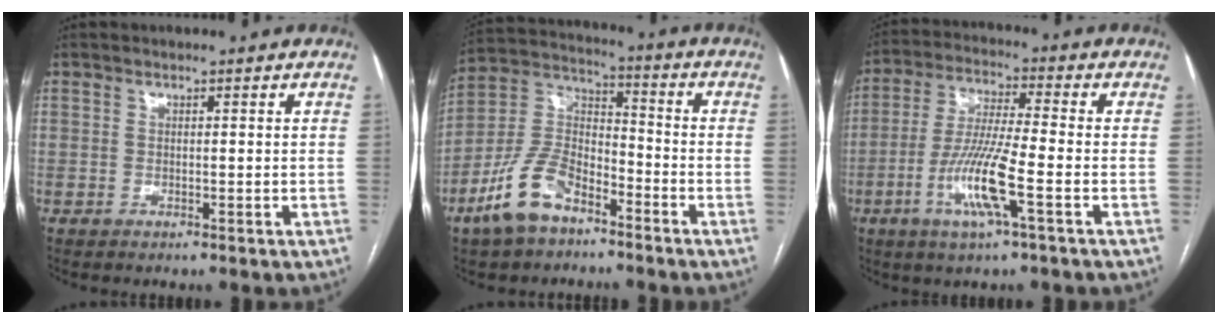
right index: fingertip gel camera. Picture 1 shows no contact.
{"total": 12.0, "force": [-7.5, 5.7, 7.5], "torque": [-0.163, 0.010, -0.147]}
{"total": 10.6, "force": [-3.9, 0.3, 9.9], "torque": [-0.199, -0.010, -0.077]}